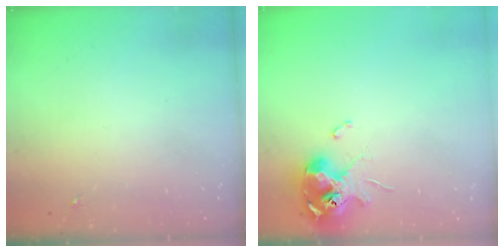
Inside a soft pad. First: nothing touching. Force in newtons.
{"total": 11.6, "press": 11.5, "slide": 1.5}